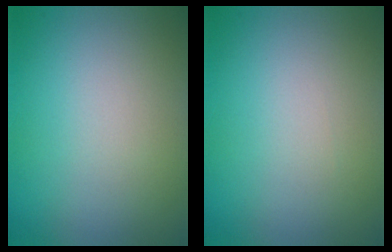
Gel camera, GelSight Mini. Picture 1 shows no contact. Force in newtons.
{"total": 0.0}